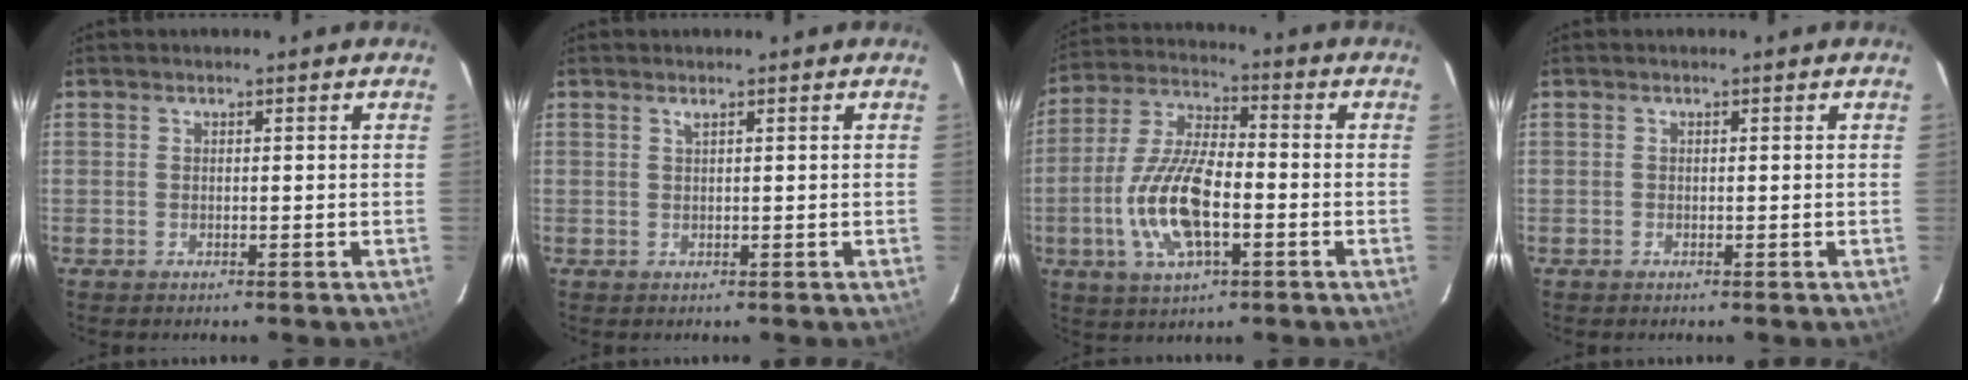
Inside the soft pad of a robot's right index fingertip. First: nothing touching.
{"total": 0.5, "force": [0.4, -0.1, 0.4], "torque": [-0.008, 0.001, 0.006]}
{"total": 14.3, "force": [-3.9, 5.5, 12.6], "torque": [-0.269, -0.002, -0.075]}
{"total": 0.0}